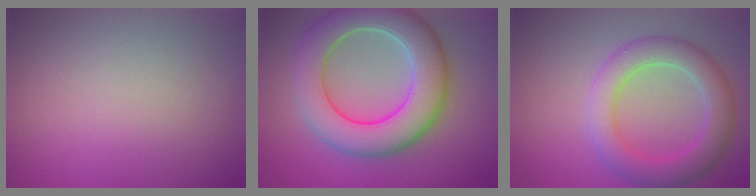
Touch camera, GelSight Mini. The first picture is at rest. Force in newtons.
{"total": 9.0, "press": 9.0, "slide": 0.6}
{"total": 4.9, "press": 4.9, "slide": 0.2}